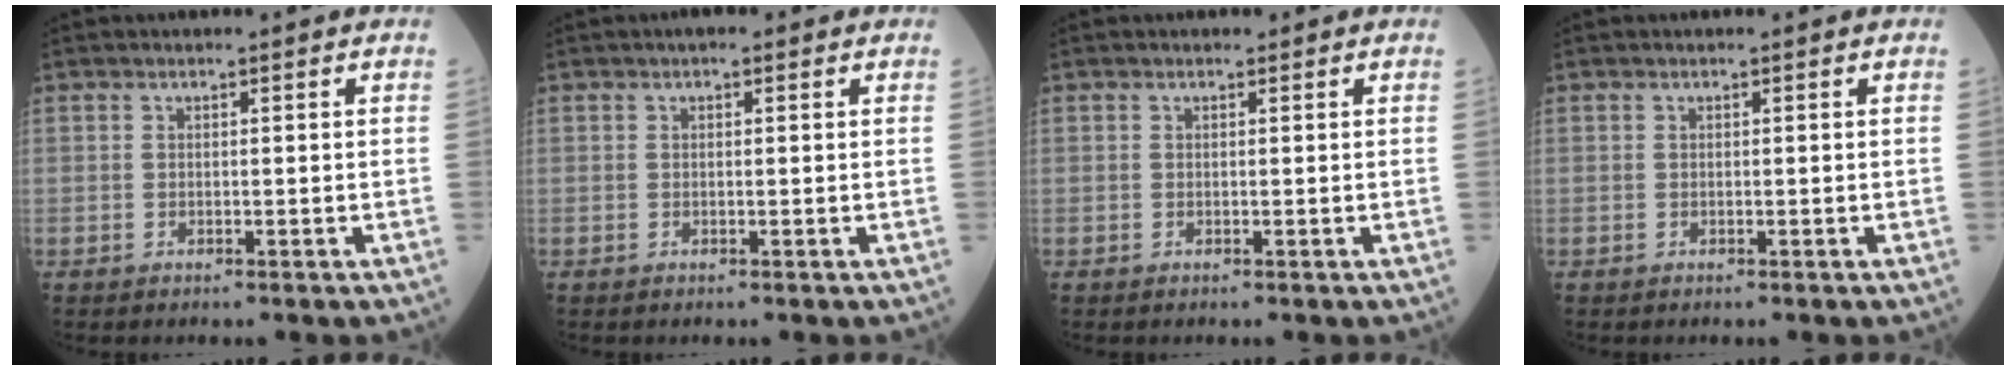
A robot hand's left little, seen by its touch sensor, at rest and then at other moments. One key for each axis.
{"total": 1.1, "fx": 0.5, "fy": 0.6, "fz": 0.7, "tx": -0.012, "ty": 0.010, "tz": 0.002}
{"total": 0.0}
{"total": 0.0}